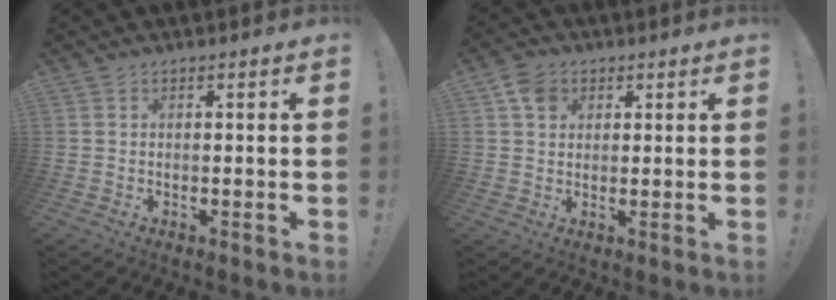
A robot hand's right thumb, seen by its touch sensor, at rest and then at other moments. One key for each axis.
{"total": 5.9, "fx": 2.5, "fy": 4.7, "fz": 2.7, "tx": -0.041, "ty": -0.001, "tz": 0.049}